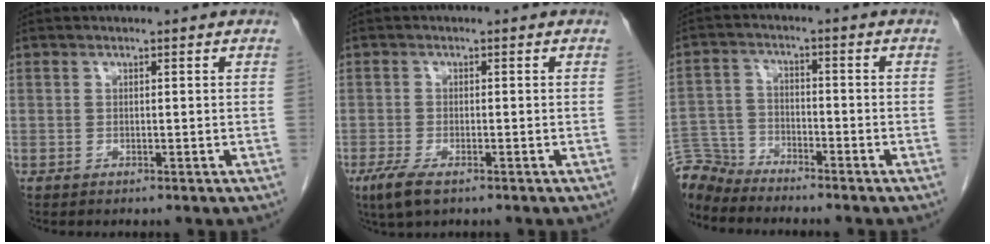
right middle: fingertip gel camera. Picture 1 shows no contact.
{"total": 4.1, "force": [-2.5, 1.2, 3.0], "torque": [-0.067, -0.010, -0.042]}
{"total": 6.4, "force": [-6.4, 0.8, -0.3], "torque": [0.003, 0.000, -0.125]}